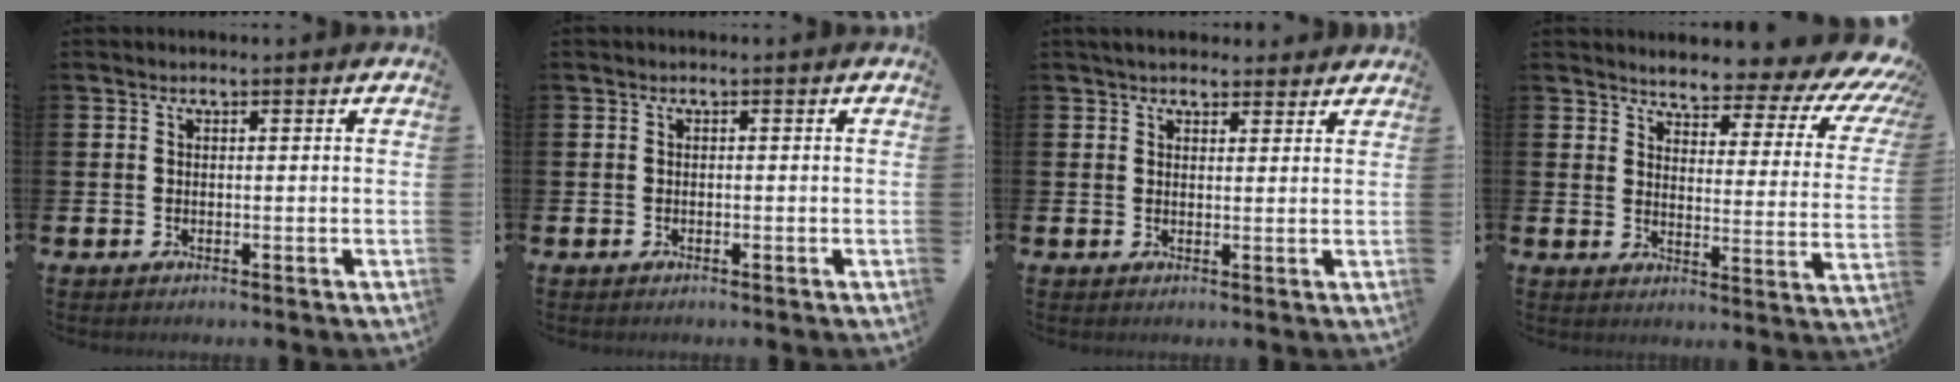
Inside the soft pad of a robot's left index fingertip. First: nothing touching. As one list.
[{"total": 0.0}, {"total": 3.2, "force": [3.0, 1.1, 0.2], "torque": [0.002, -0.011, 0.053]}, {"total": 5.0, "force": [4.3, 1.4, 2.2], "torque": [-0.044, -0.043, 0.061]}]